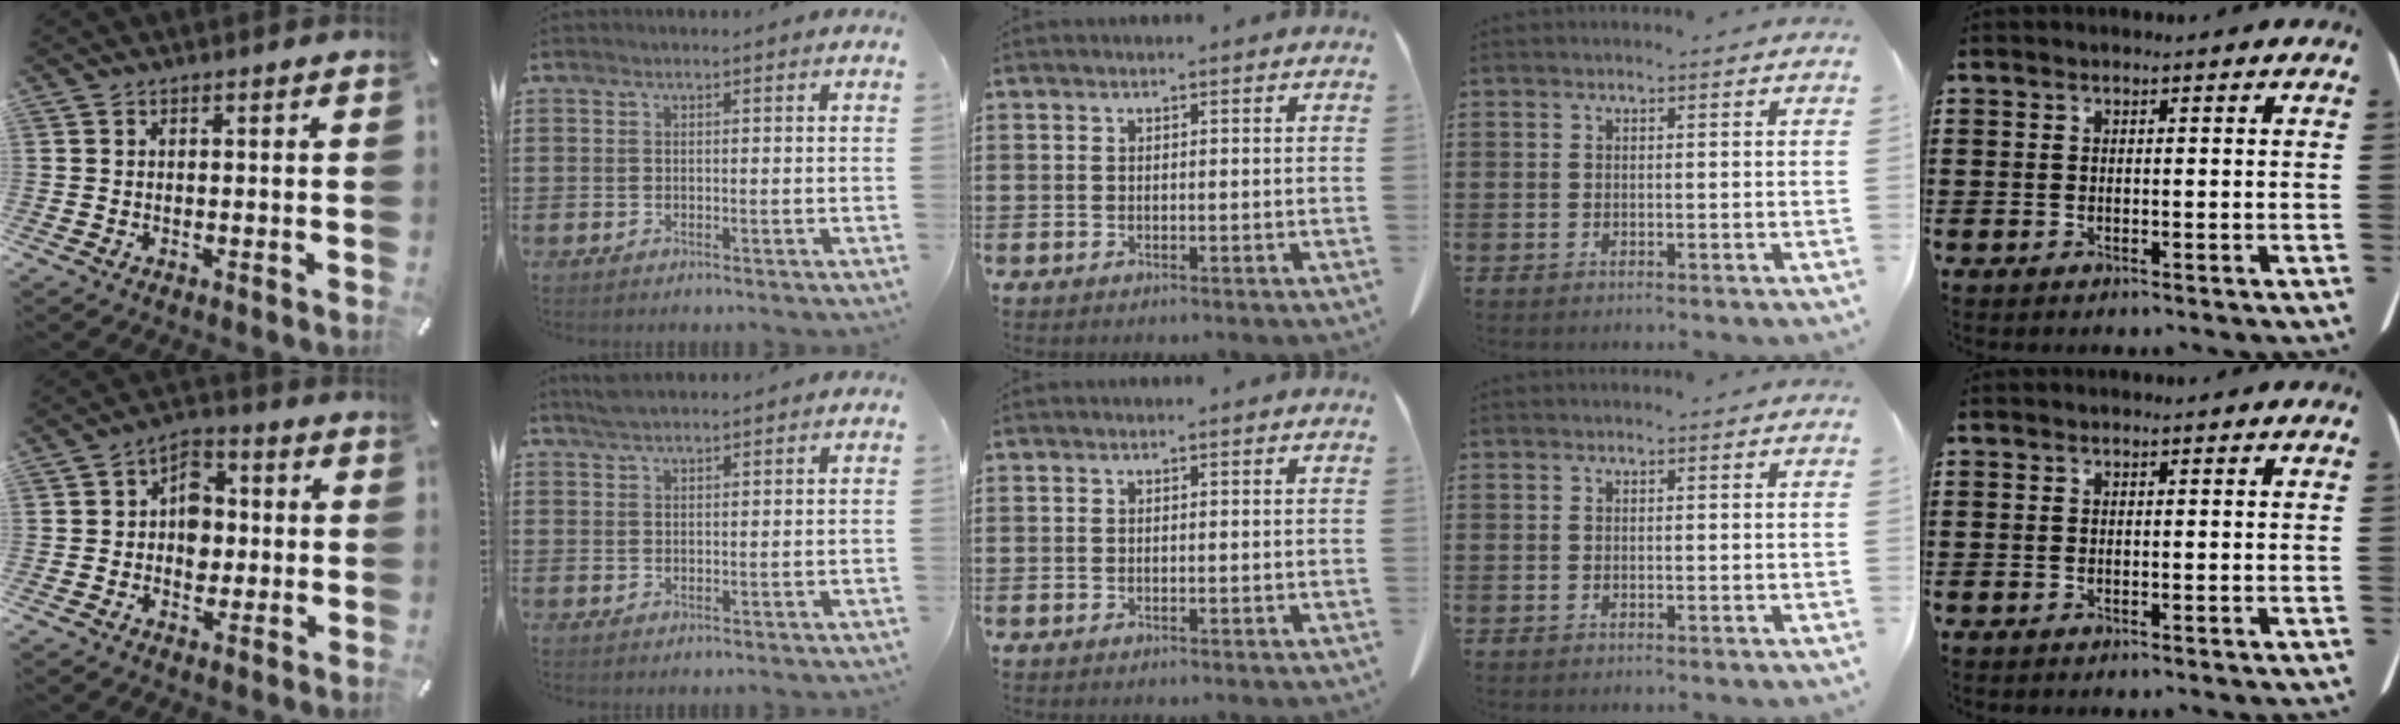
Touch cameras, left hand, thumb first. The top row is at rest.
{"thumb": {"total": 7.4, "force": [-0.6, 6.2, 4.0], "torque": [-0.057, 0.011, -0.011]}, "index": {"total": 2.5, "force": [2.3, 0.4, 1.1], "torque": [-0.025, 0.003, 0.043]}}